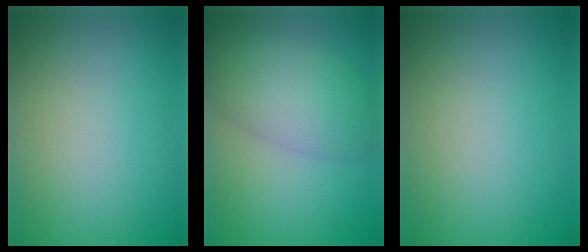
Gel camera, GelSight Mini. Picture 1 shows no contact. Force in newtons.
{"total": 5.7, "press": 5.7, "slide": 0.2}
{"total": 0.0}